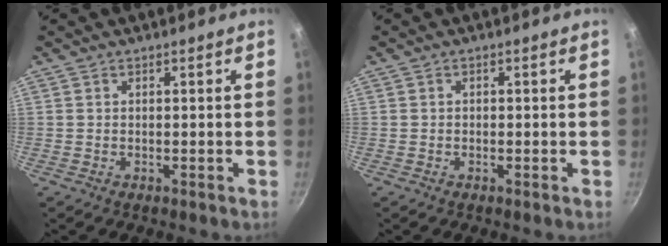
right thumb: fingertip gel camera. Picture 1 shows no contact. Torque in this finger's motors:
{"motor_torque": [-0.22, -0.01, -0.10, 0.47, 0.01]}